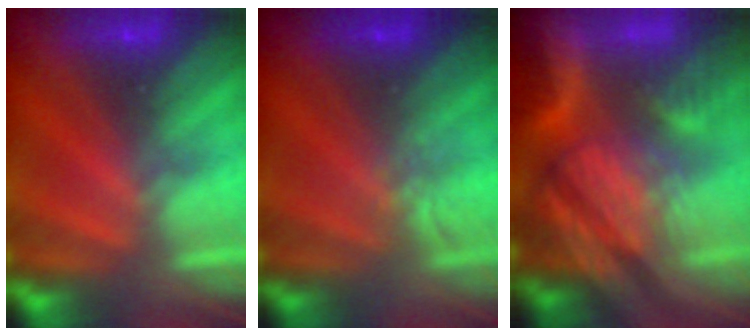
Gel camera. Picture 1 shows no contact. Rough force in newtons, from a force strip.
{"total": 1.8}
{"total": 8.9}